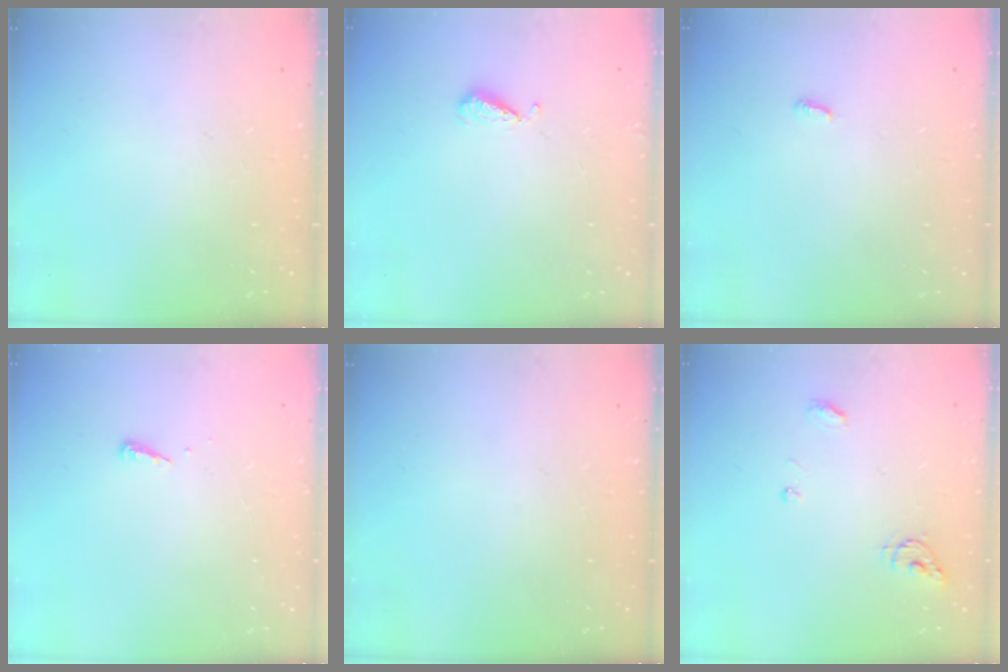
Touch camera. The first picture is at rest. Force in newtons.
{"total": 4.8, "press": 4.7, "slide": 0.9}
{"total": 2.6, "press": 2.6, "slide": 0.2}
{"total": 3.9, "press": 3.9, "slide": 0.5}
{"total": 0.0}
{"total": 5.3, "press": 5.3, "slide": 0.4}